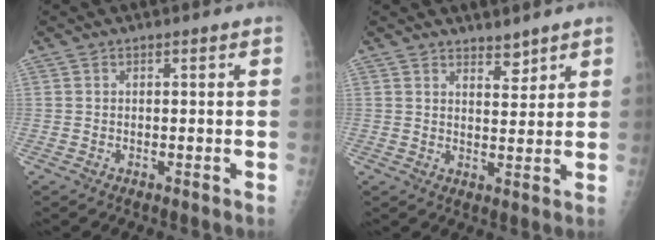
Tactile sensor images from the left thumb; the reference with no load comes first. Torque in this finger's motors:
{"motor_torque": [-0.36, 0.21, 0.08, -0.01, -0.06]}